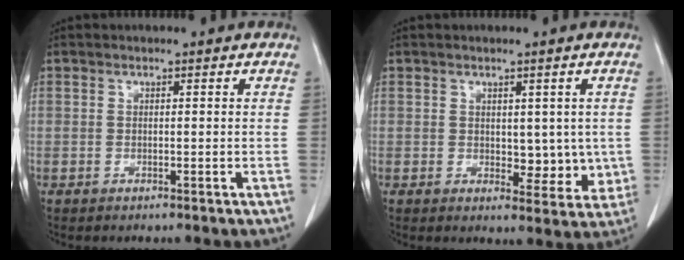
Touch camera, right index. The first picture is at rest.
{"total": 5.8, "force": [0.3, 3.5, 4.6], "torque": [-0.041, -0.008, 0.013]}